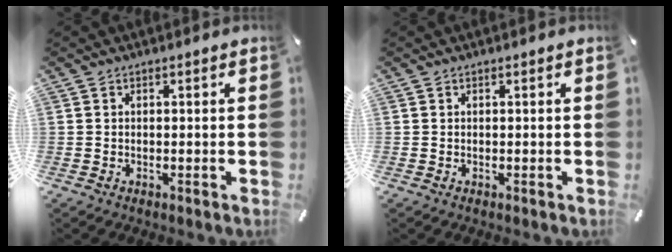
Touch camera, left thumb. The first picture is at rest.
{"total": 0.0}